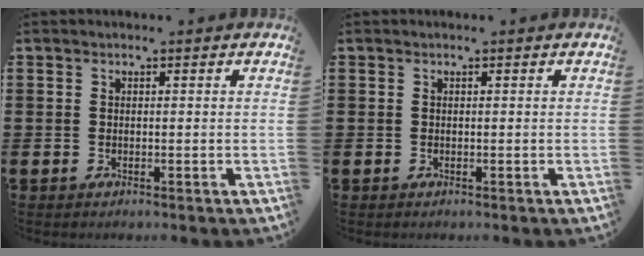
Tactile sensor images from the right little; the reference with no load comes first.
{"total": 0.0}